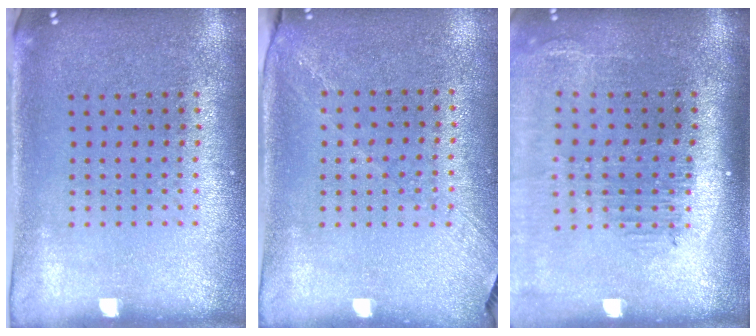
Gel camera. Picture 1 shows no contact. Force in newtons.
{"total": 1.3, "press": 1.0, "slide": 0.8}
{"total": 2.1, "press": 1.7, "slide": 1.2}